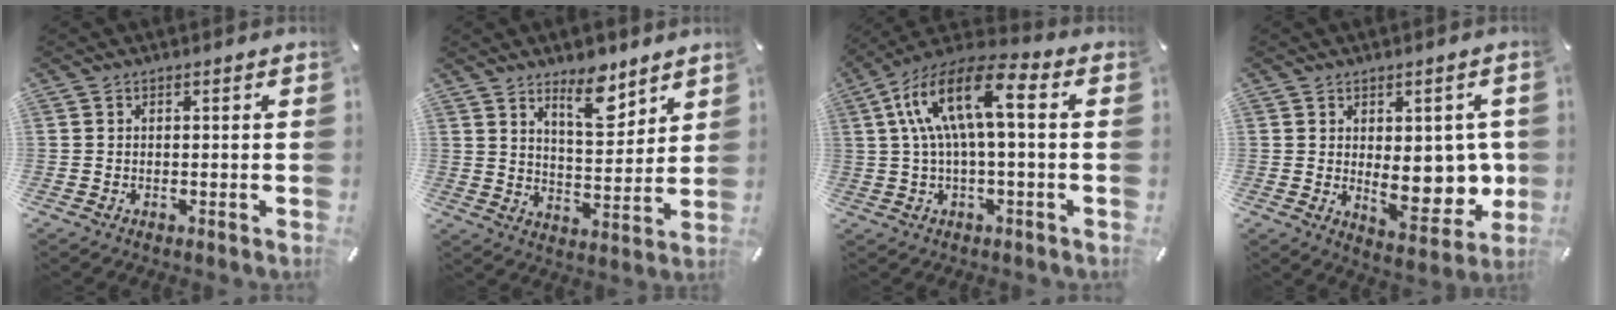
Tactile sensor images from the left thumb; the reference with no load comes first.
{"total": 10.6, "force": [7.9, 4.2, 5.6], "torque": [-0.069, -0.055, 0.134]}
{"total": 15.8, "force": [2.6, 5.9, 14.4], "torque": [-0.299, -0.001, 0.040]}
{"total": 14.0, "force": [0.2, 7.7, 11.7], "torque": [-0.144, -0.018, 0.011]}